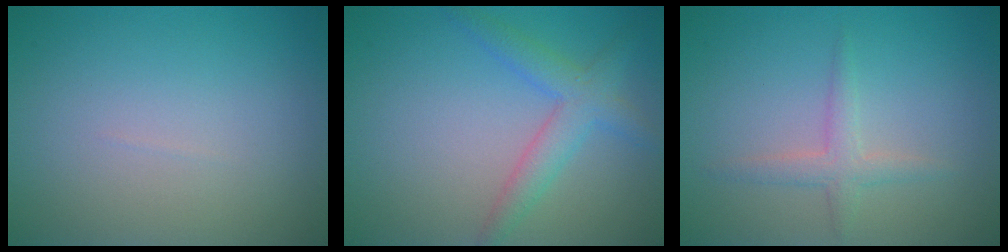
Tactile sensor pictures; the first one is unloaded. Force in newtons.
{"total": 2.4, "press": 2.4, "slide": 0.2}
{"total": 1.9, "press": 1.9, "slide": 0.1}